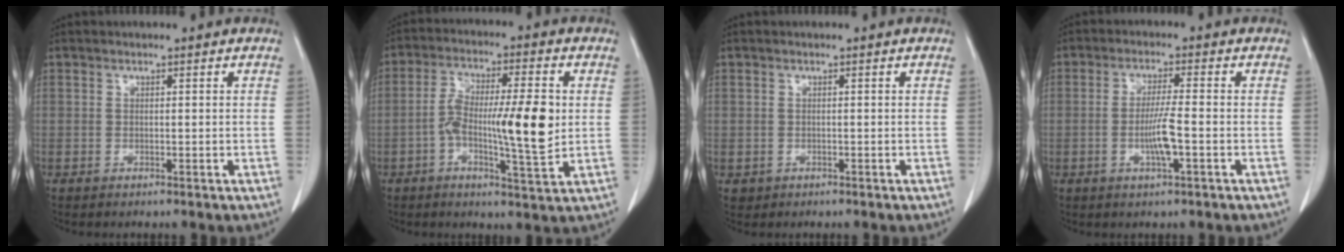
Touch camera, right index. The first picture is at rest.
{"total": 11.9, "force": [-0.8, 2.0, 11.7], "torque": [-0.203, 0.007, -0.016]}
{"total": 1.1, "force": [-0.2, 1.0, 0.1], "torque": [-0.004, 0.004, 0.002]}
{"total": 3.9, "force": [-1.0, -0.1, 3.8], "torque": [-0.074, -0.005, -0.020]}